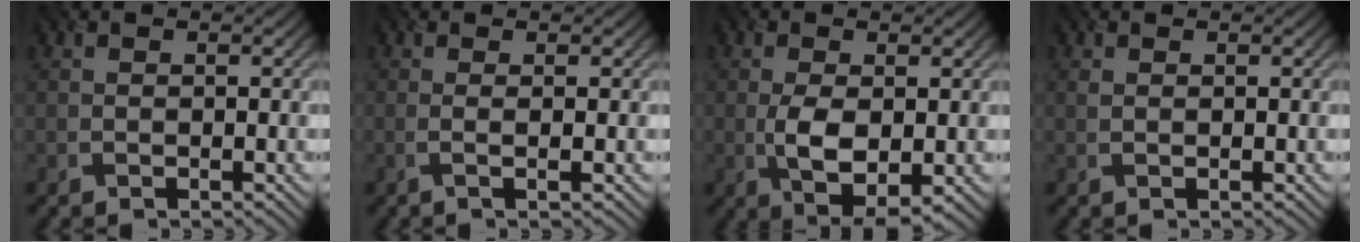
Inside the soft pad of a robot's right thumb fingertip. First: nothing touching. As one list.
[{"total": 1.6, "force": [0.0, 0.2, 1.6], "torque": [-0.031, 0.004, -0.009]}, {"total": 5.9, "force": [-0.9, 2.7, 5.2], "torque": [-0.105, -0.009, -0.011]}, {"total": 0.7, "force": [0.4, 0.4, 0.4], "torque": [-0.014, 0.000, 0.009]}]